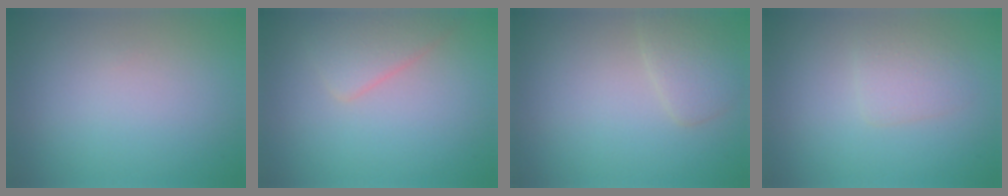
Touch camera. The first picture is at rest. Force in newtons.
{"total": 2.9, "press": 2.9, "slide": 0.2}
{"total": 2.1, "press": 2.1, "slide": 0.2}
{"total": 1.9, "press": 1.9, "slide": 0.1}